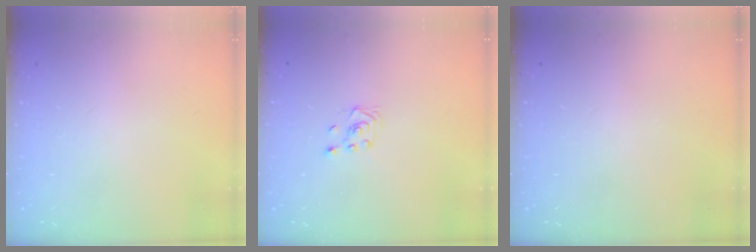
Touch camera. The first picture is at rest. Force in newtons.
{"total": 2.3, "press": 2.2, "slide": 0.8}
{"total": 0.0}